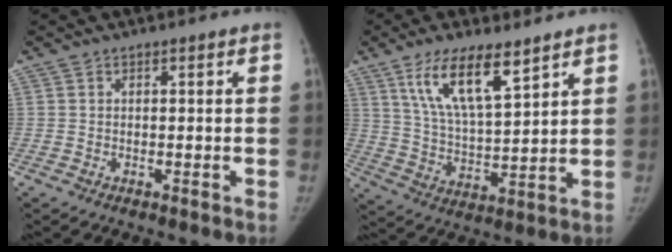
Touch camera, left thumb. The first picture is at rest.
{"total": 12.9, "force": [7.7, 3.8, 9.6], "torque": [-0.159, -0.037, 0.151]}